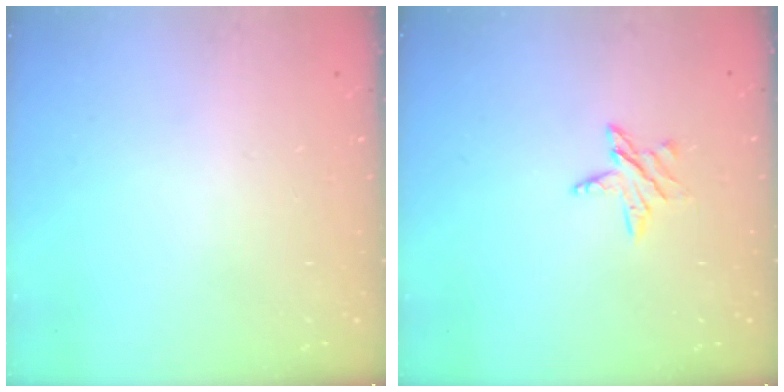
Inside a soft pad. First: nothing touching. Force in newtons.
{"total": 5.9, "press": 5.9, "slide": 0.6}